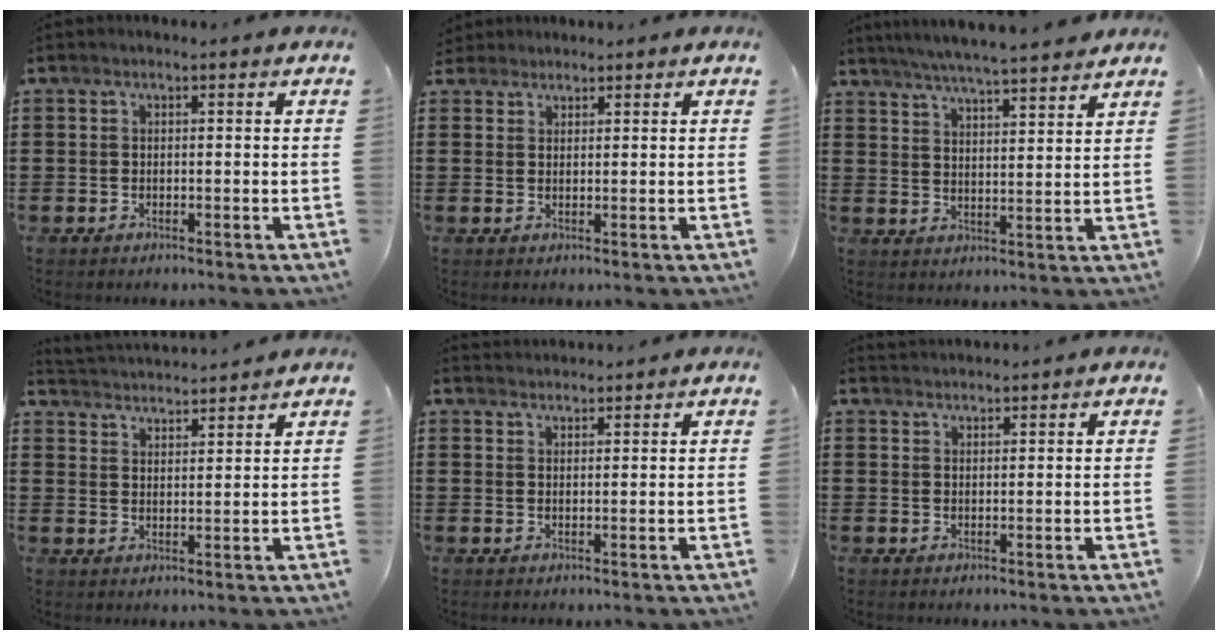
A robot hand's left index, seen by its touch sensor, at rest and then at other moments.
{"total": 1.7, "force": [1.6, 0.7, -0.1], "torque": [-0.004, 0.006, 0.032]}
{"total": 5.1, "force": [4.9, -0.4, 1.4], "torque": [-0.046, -0.024, 0.086]}
{"total": 2.9, "force": [2.9, -0.3, -0.5], "torque": [-0.004, -0.021, 0.050]}
{"total": 1.8, "force": [1.7, 0.1, -0.3], "torque": [0.000, 0.001, 0.035]}
{"total": 1.6, "force": [1.6, 0.1, -0.1], "torque": [-0.002, 0.003, 0.032]}